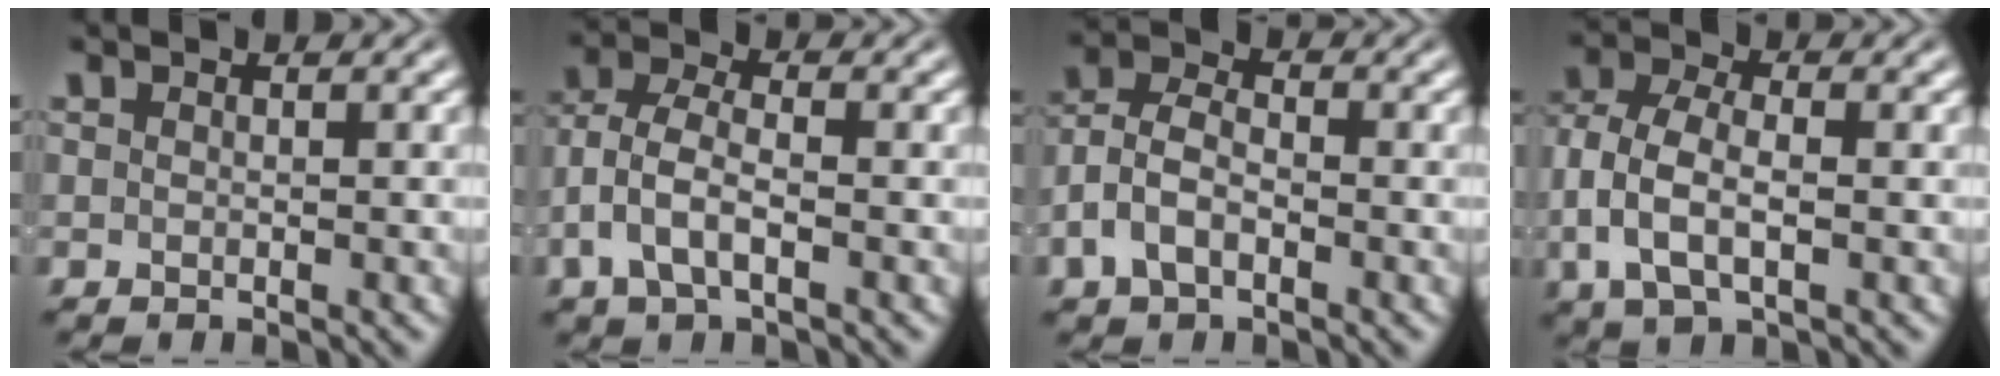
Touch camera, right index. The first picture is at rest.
{"total": 4.5, "force": [-0.6, 3.1, 3.2], "torque": [-0.082, -0.025, -0.001]}
{"total": 5.5, "force": [-1.0, 4.3, 3.2], "torque": [-0.080, -0.019, -0.014]}
{"total": 5.9, "force": [-0.5, 4.0, 4.3], "torque": [-0.107, -0.023, 0.001]}